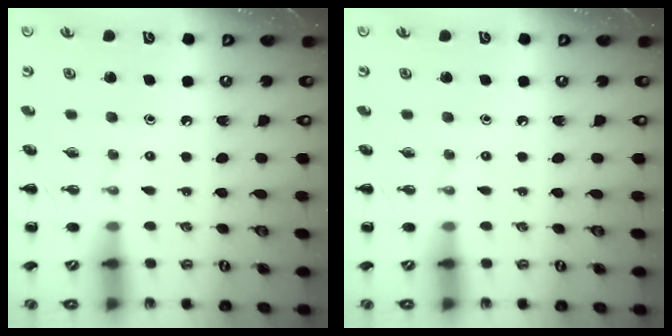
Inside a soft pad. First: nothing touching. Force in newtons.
{"total": 0.0}